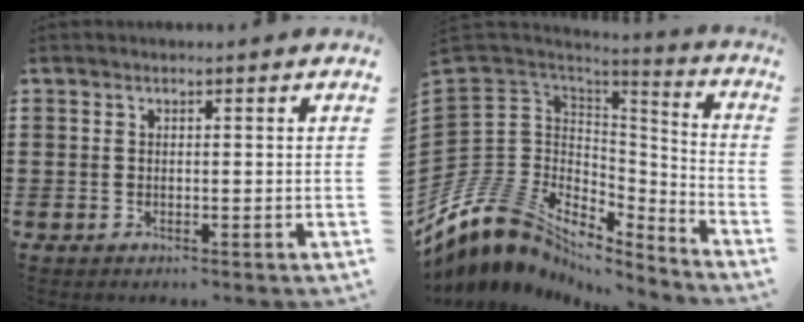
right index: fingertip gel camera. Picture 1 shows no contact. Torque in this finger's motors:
{"motor_torque": [-2.11, 0.03, -0.45, -0.21]}